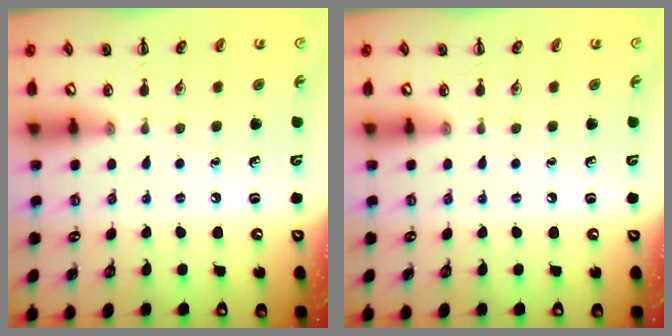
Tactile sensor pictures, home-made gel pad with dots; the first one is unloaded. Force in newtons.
{"total": 0.0}